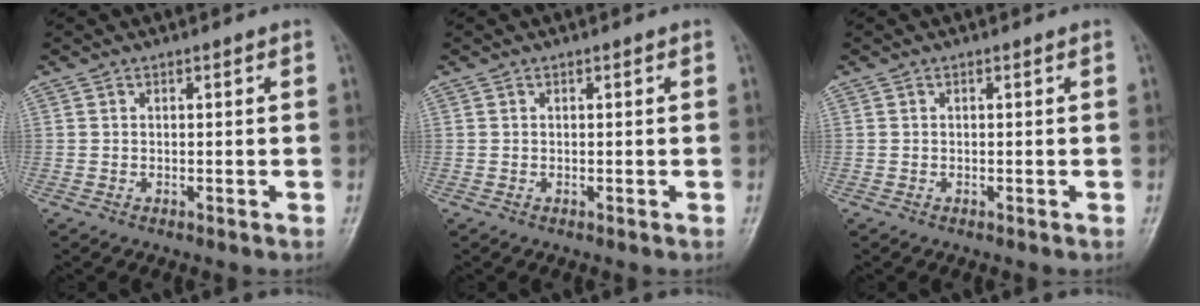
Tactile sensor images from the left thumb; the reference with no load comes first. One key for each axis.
{"total": 0.0}
{"total": 0.0}